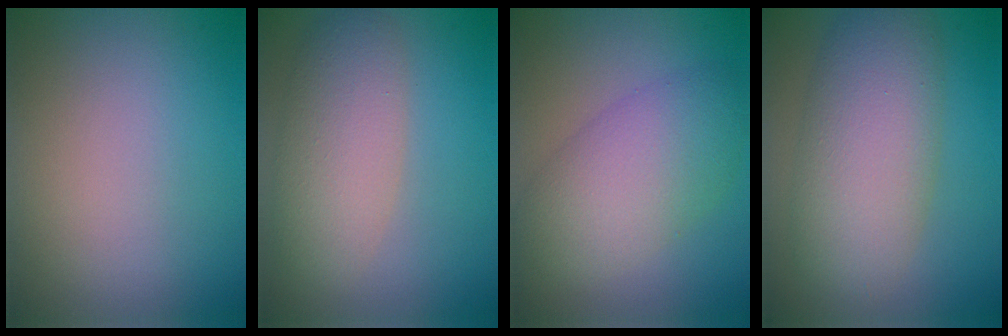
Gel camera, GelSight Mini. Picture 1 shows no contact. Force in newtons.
{"total": 5.0, "press": 5.0, "slide": 0.3}
{"total": 6.6, "press": 6.6, "slide": 0.3}
{"total": 7.3, "press": 7.3, "slide": 0.5}